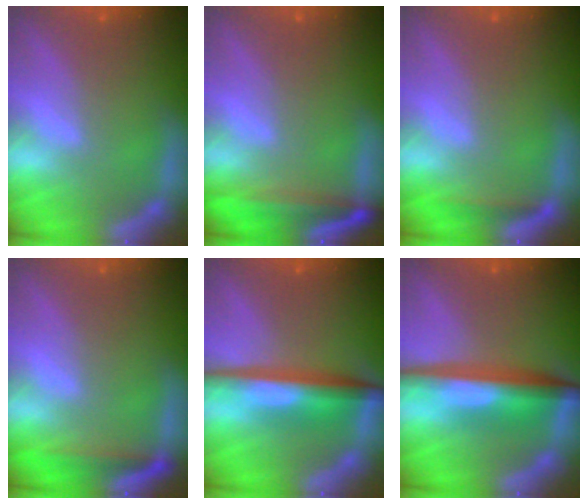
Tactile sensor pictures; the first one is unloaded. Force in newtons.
{"total": 5.5}
{"total": 1.4}
{"total": 3.0}
{"total": 6.0}
{"total": 7.1}